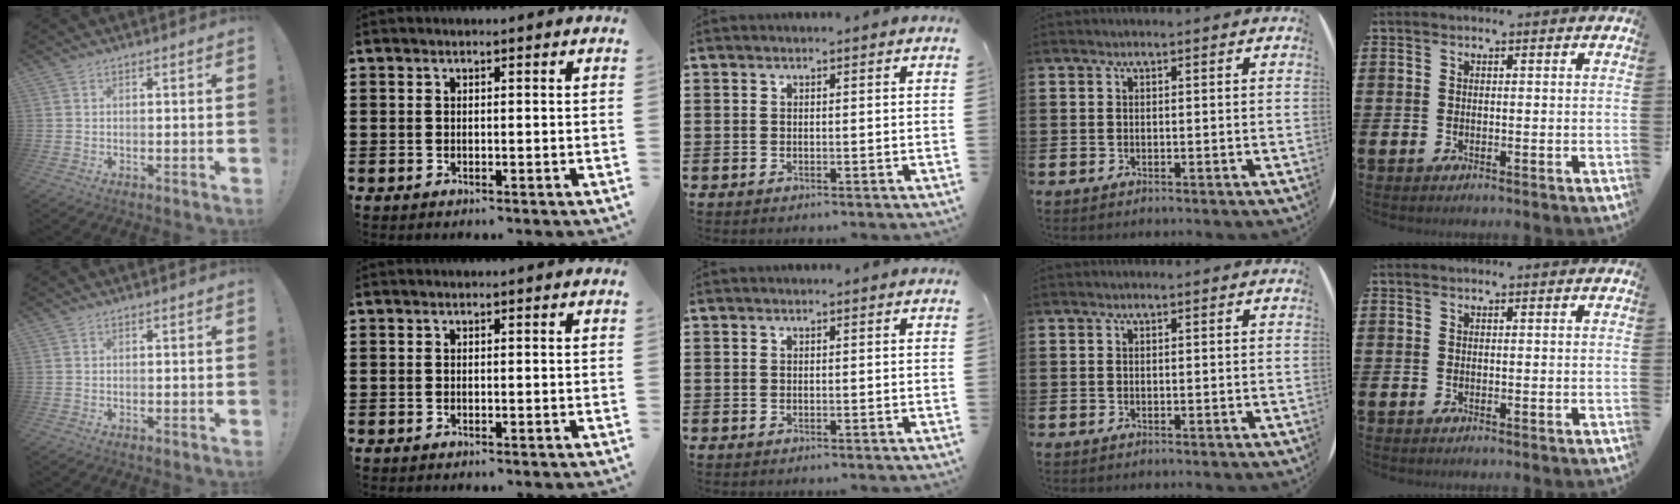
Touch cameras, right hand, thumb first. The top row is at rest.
{}